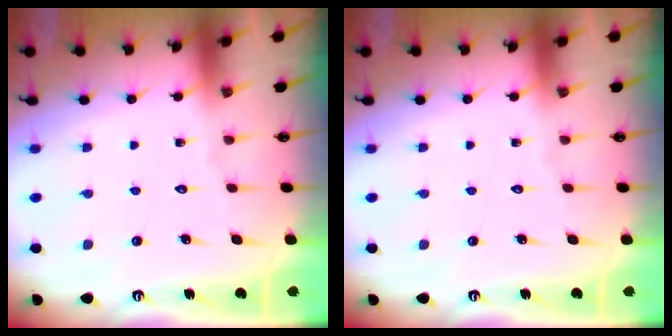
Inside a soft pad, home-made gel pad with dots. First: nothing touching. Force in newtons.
{"total": 0.0}